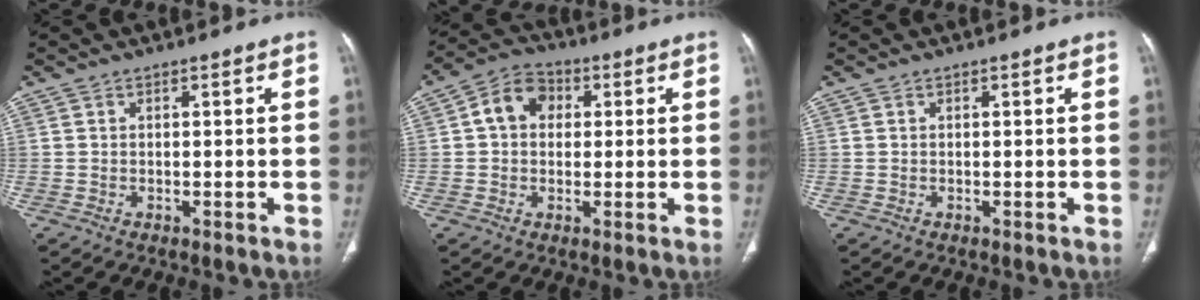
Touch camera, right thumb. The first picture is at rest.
{"total": 7.7, "force": [1.4, 6.1, 4.5], "torque": [-0.056, 0.015, 0.014]}
{"total": 0.0}